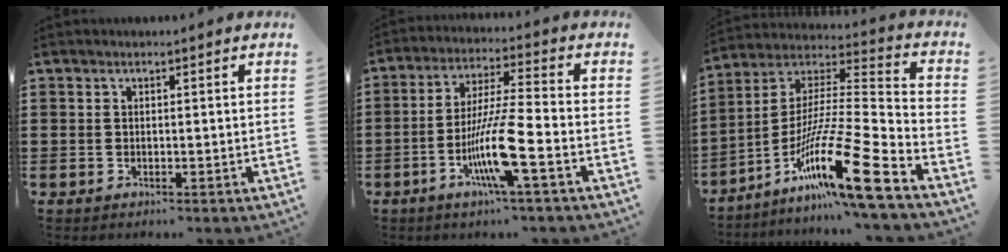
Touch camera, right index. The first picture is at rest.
{"total": 10.6, "force": [-4.3, 0.9, 9.6], "torque": [-0.197, -0.012, -0.085]}
{"total": 17.7, "force": [-10.4, 1.4, 14.2], "torque": [-0.258, 0.003, -0.188]}